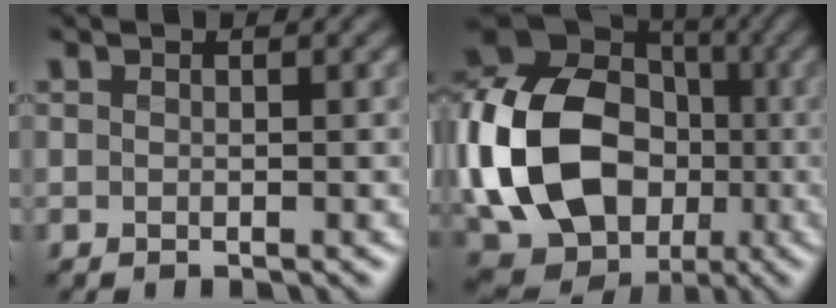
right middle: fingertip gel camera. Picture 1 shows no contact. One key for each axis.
{"total": 17.1, "fx": -1.9, "fy": 13.9, "fz": 9.8, "tx": -0.234, "ty": -0.001, "tz": -0.032}